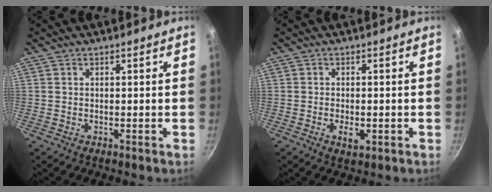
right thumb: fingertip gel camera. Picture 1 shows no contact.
{"total": 3.2, "force": [-1.0, 1.6, 2.6], "torque": [-0.043, 0.003, -0.013]}